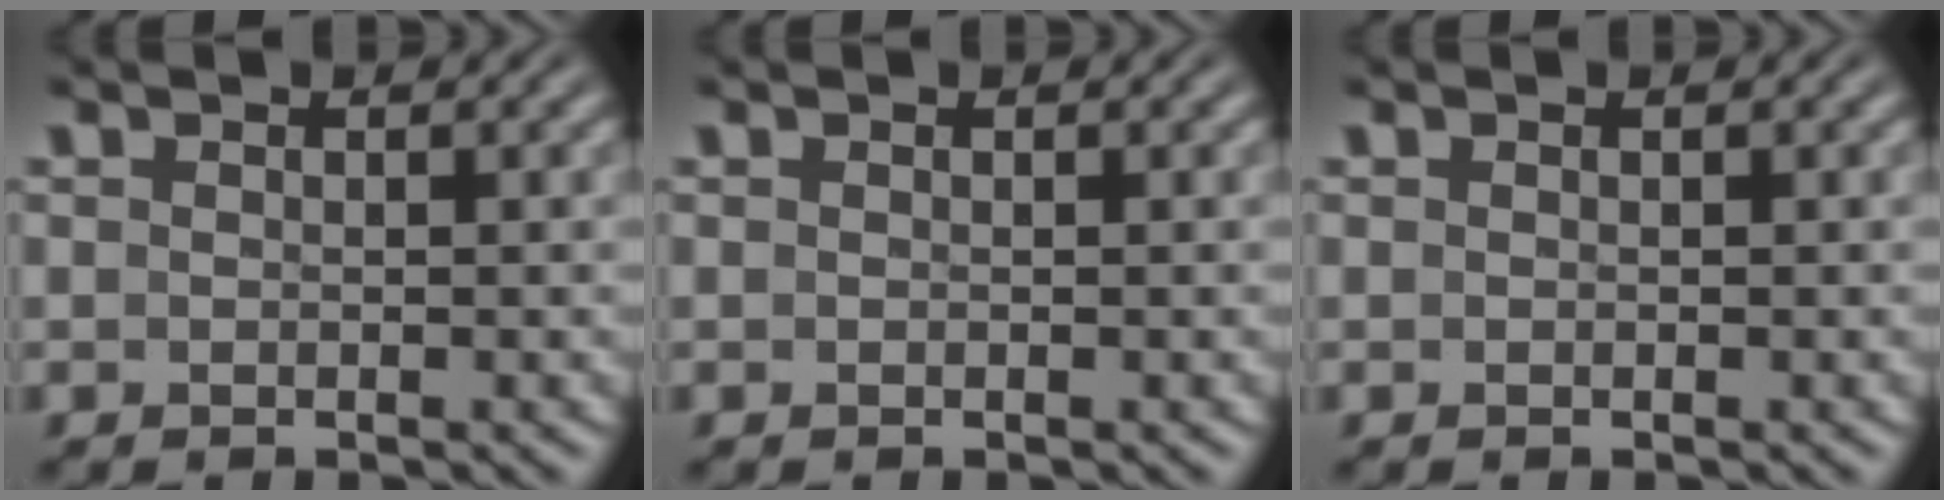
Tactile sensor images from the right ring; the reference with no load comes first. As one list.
[{"total": 0.0}, {"total": 0.0}]